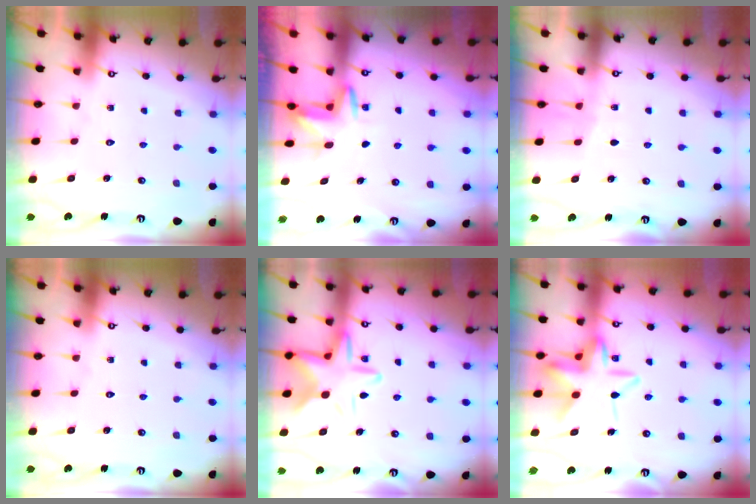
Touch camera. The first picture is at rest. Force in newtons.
{"total": 3.3, "press": 3.3, "slide": 0.5}
{"total": 5.6, "press": 5.6, "slide": 0.5}
{"total": 0.0}
{"total": 13.3, "press": 13.2, "slide": 0.9}
{"total": 13.9, "press": 13.8, "slide": 1.6}